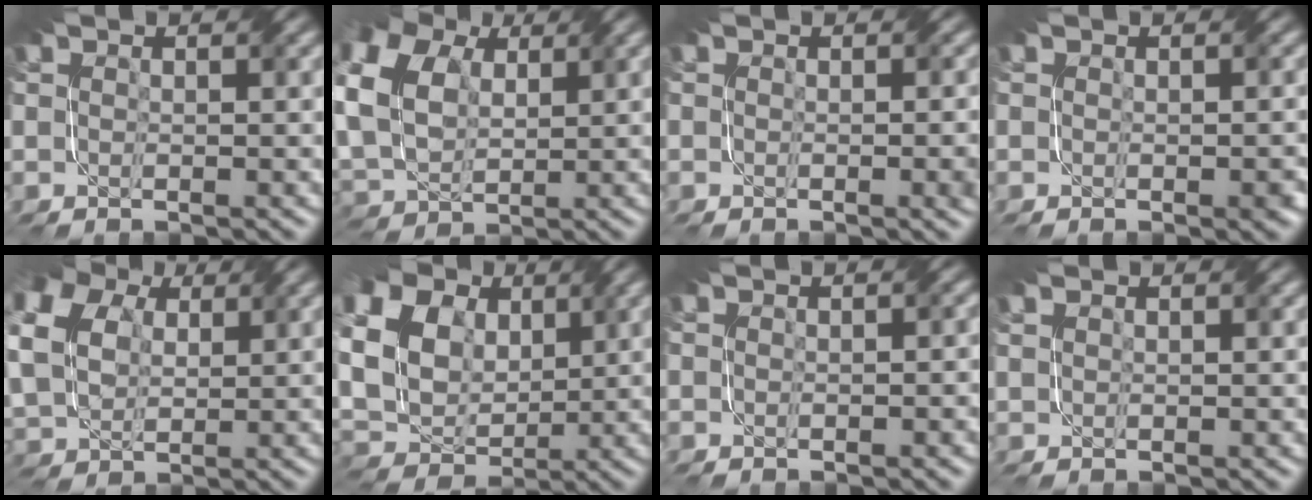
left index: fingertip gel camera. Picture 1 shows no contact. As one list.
[{"total": 15.7, "force": [5.6, 11.7, 8.9], "torque": [-0.224, 0.031, 0.095]}, {"total": 2.2, "force": [-0.4, 0.6, 2.1], "torque": [-0.018, 0.001, -0.004]}, {"total": 1.2, "force": [-0.4, 0.2, 1.1], "torque": [-0.013, -0.002, -0.005]}, {"total": 12.3, "force": [4.9, 8.8, 7.0], "torque": [-0.171, 0.029, 0.088]}, {"total": 18.0, "force": [6.5, 14.1, 9.1], "torque": [-0.224, 0.034, 0.107]}, {"total": 0.6, "force": [-0.1, 0.1, 0.6], "torque": [-0.010, 0.002, -0.003]}, {"total": 0.8, "force": [0.6, 0.2, 0.4], "torque": [-0.012, 0.002, 0.014]}]